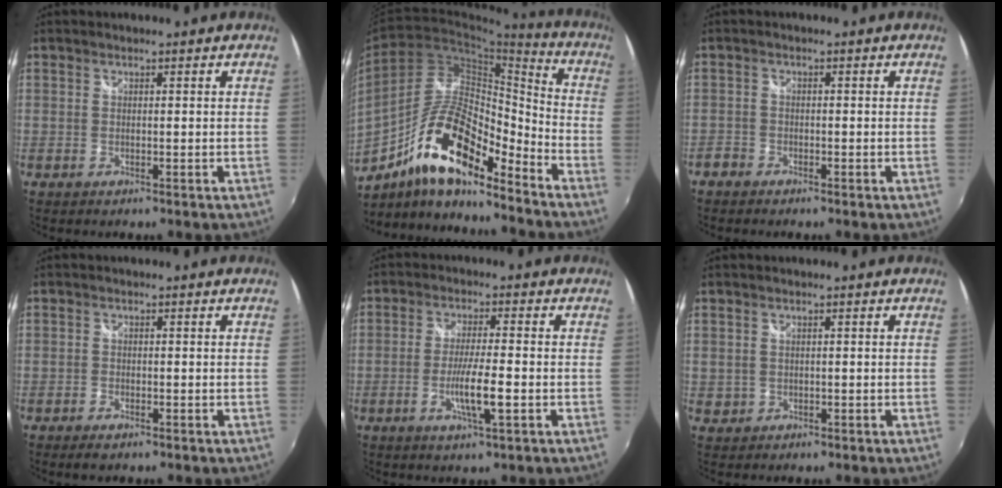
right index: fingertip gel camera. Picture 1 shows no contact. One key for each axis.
{"total": 17.8, "fx": -11.4, "fy": 5.3, "fz": 12.6, "tx": -0.229, "ty": 0.002, "tz": -0.213}
{"total": 2.3, "fx": -1.9, "fy": 1.2, "fz": 0.5, "tx": -0.018, "ty": -0.003, "tz": -0.039}
{"total": 1.6, "fx": -1.2, "fy": 0.6, "fz": 0.9, "tx": -0.023, "ty": -0.006, "tz": -0.024}
{"total": 6.7, "fx": -2.2, "fy": 0.4, "fz": 6.3, "tx": -0.117, "ty": -0.010, "tz": -0.039}
{"total": 1.5, "fx": 0.3, "fy": 1.4, "fz": 0.4, "tx": -0.006, "ty": 0.001, "tz": 0.007}